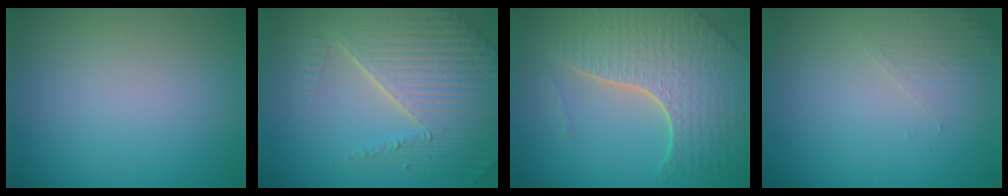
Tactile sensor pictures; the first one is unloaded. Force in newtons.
{"total": 7.6, "press": 5.4, "slide": 5.3}
{"total": 7.0, "press": 5.0, "slide": 4.9}
{"total": 1.6, "press": 1.6, "slide": 0.4}